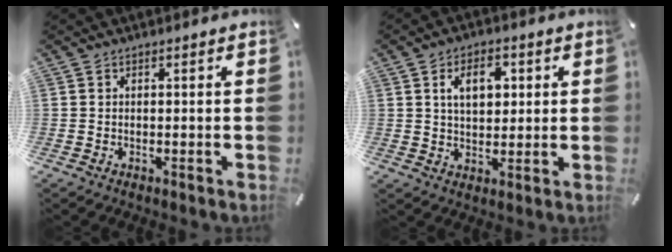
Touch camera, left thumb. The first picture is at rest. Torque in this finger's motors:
{"motor_torque": [0.42, 0.35, 0.89, -0.73, 0.34]}